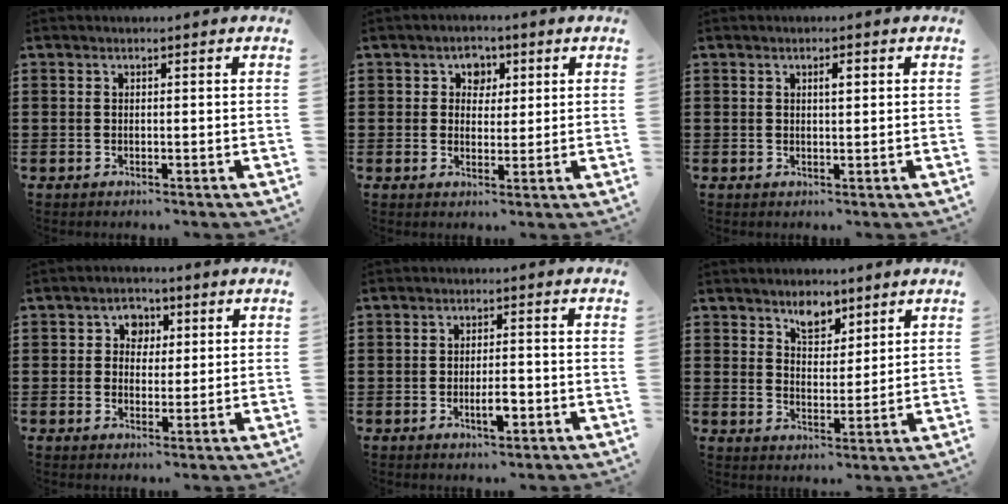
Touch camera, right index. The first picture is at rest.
{"total": 3.1, "force": [1.1, 2.7, 1.0], "torque": [-0.025, 0.009, 0.014]}
{"total": 1.2, "force": [0.5, 0.4, 1.1], "torque": [-0.013, 0.002, 0.005]}
{"total": 3.2, "force": [0.9, 2.8, 1.3], "torque": [-0.031, 0.008, 0.010]}
{"total": 3.6, "force": [-1.3, 1.2, 3.2], "torque": [-0.061, 0.001, -0.023]}
{"total": 4.8, "force": [3.8, 2.4, 1.8], "torque": [-0.032, -0.004, 0.068]}